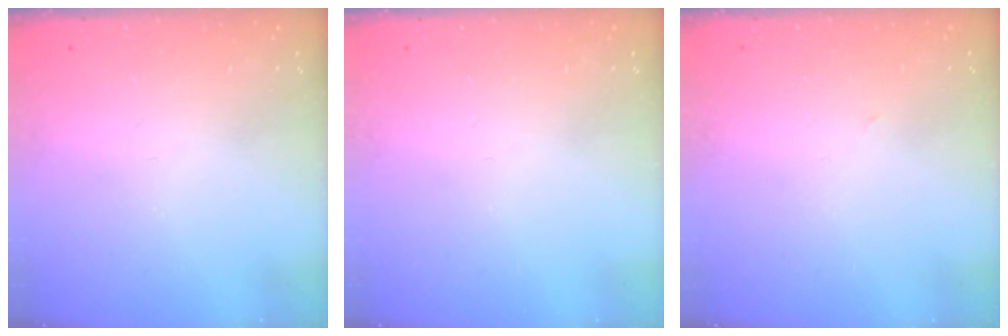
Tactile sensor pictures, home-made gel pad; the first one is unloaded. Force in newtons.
{"total": 0.0}
{"total": 1.1, "press": 1.1, "slide": 0.1}